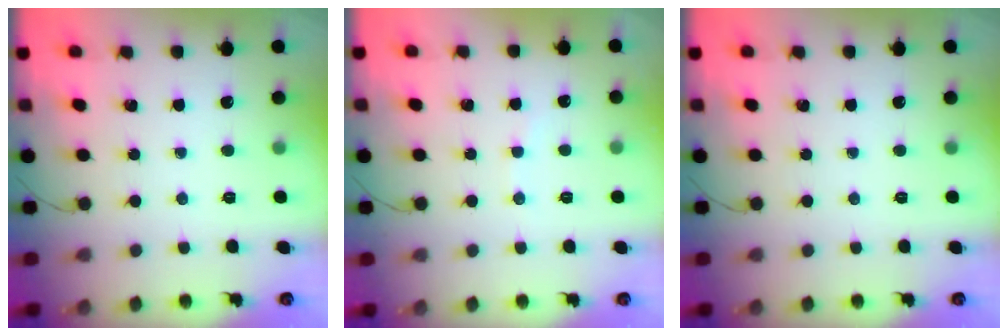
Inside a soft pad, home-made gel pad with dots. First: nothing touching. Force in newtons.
{"total": 3.2, "press": 3.1, "slide": 0.9}
{"total": 0.0}